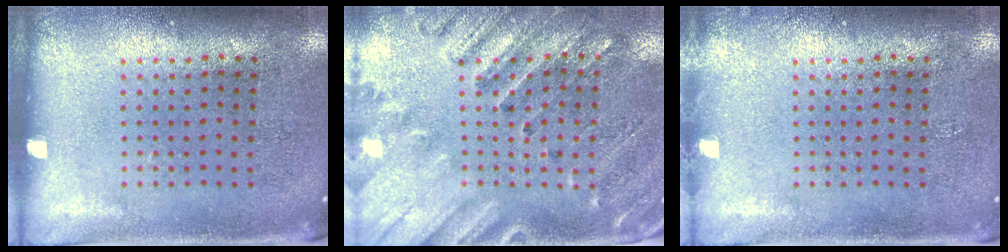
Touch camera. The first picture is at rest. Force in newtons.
{"total": 2.5, "press": 2.1, "slide": 1.4}
{"total": 0.6, "press": 0.6, "slide": 0.1}